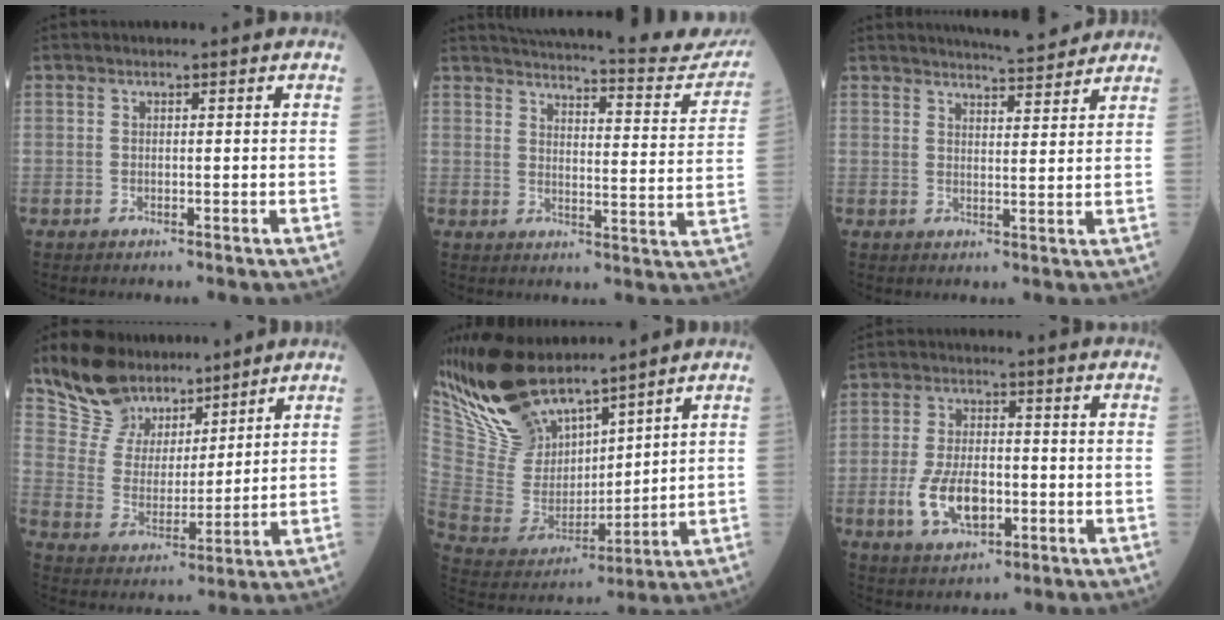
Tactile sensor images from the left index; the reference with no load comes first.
{"total": 21.9, "force": [20.4, 3.1, 7.3], "torque": [-0.092, -0.057, 0.236]}
{"total": 7.2, "force": [6.9, 0.5, 2.0], "torque": [-0.037, 0.005, 0.094]}
{"total": 11.2, "force": [9.5, 5.5, 2.4], "torque": [-0.057, 0.021, 0.187]}
{"total": 15.2, "force": [12.8, 4.9, 6.6], "torque": [-0.155, 0.013, 0.262]}
{"total": 8.6, "force": [-2.5, 4.3, 7.0], "torque": [-0.151, 0.000, -0.040]}